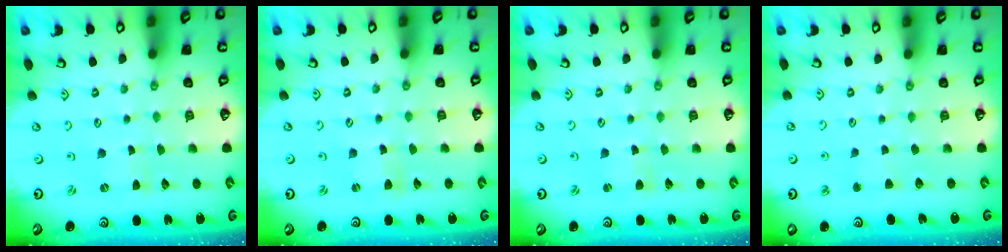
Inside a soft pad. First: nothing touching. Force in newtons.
{"total": 2.5, "press": 2.5, "slide": 0.2}
{"total": 2.6, "press": 2.5, "slide": 0.4}
{"total": 2.8, "press": 2.8, "slide": 0.5}